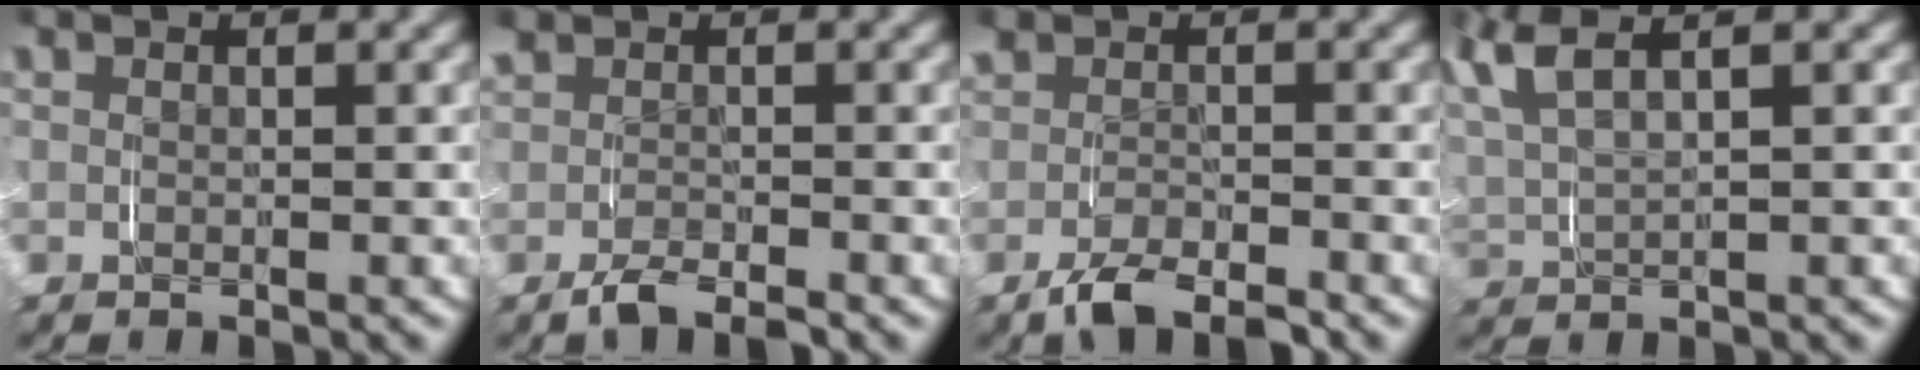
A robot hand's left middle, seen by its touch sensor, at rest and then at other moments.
{"total": 1.7, "force": [-1.0, 0.6, 1.1], "torque": [-0.028, -0.002, -0.017]}
{"total": 2.8, "force": [-1.9, 1.1, 1.7], "torque": [-0.037, -0.004, -0.030]}
{"total": 6.3, "force": [2.6, 3.8, 4.4], "torque": [-0.119, 0.002, 0.044]}